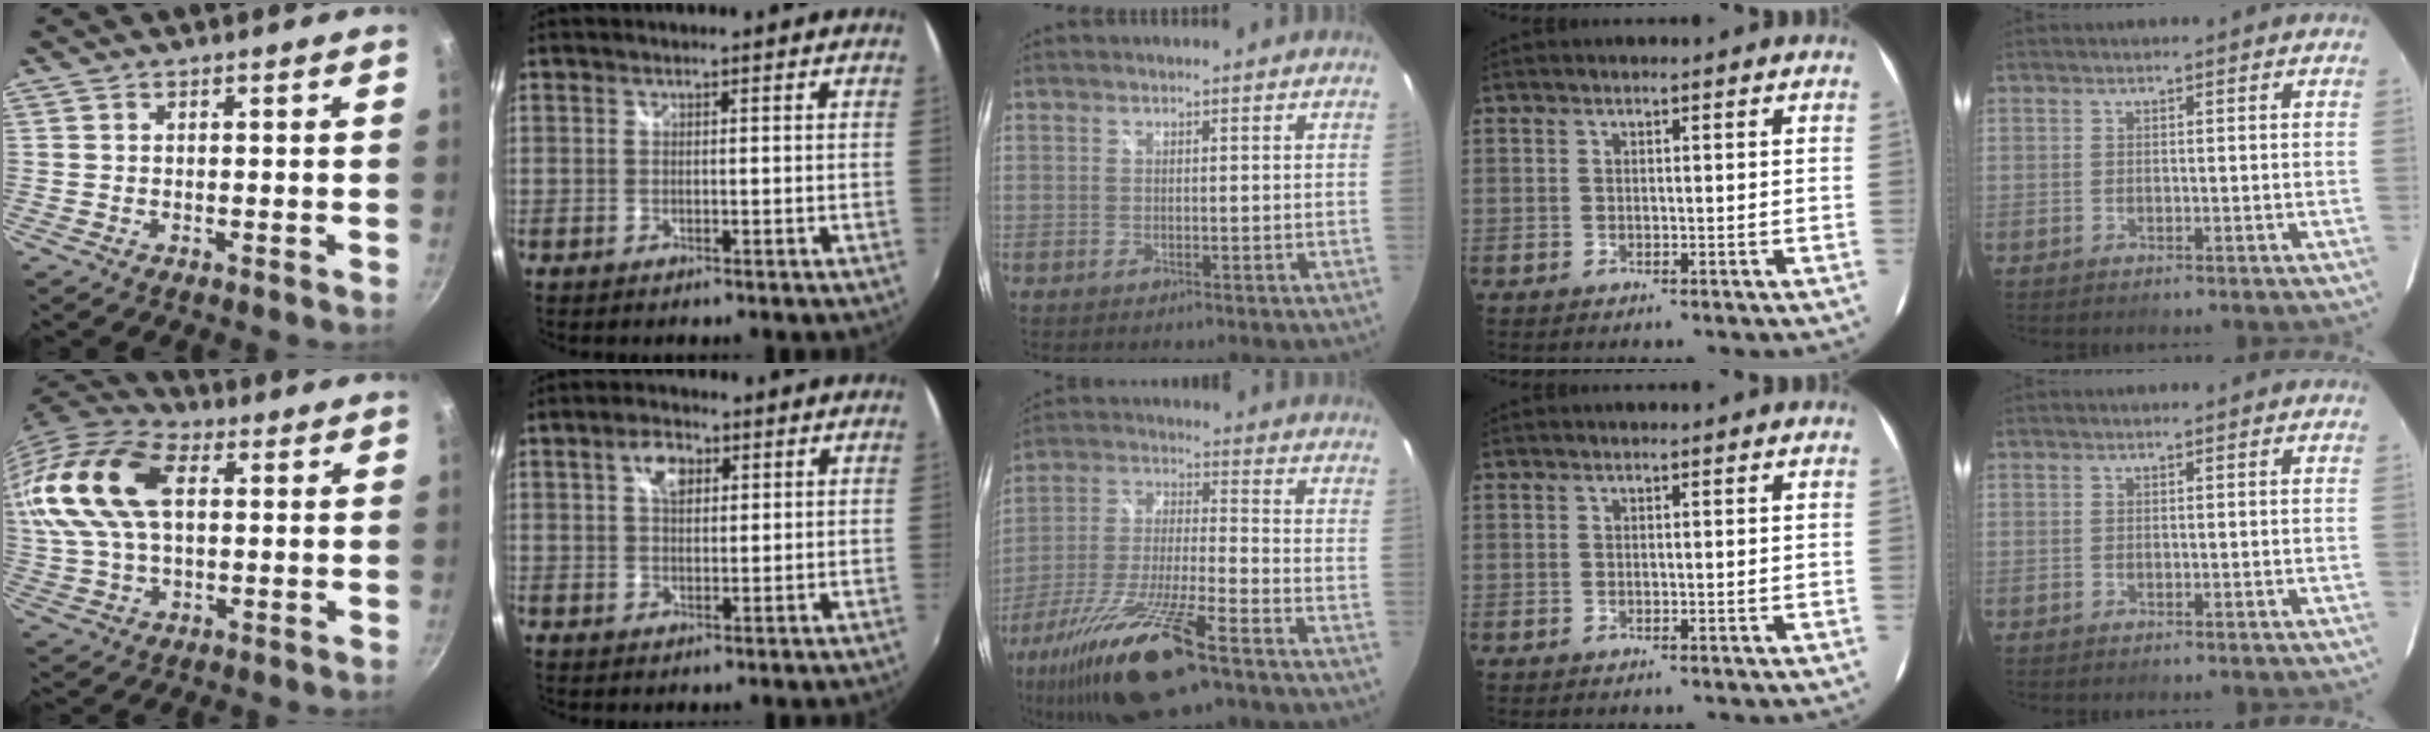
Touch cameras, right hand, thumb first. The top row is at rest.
{"thumb": {"total": 19.7, "force": [4.7, 11.6, 15.2], "torque": [-0.304, 0.017, 0.077]}, "index": {"total": 4.7, "force": [1.8, 2.7, 3.4], "torque": [-0.057, 0.011, 0.032]}, "middle": {"total": 19.7, "force": [-12.8, 3.7, 14.6], "torque": [-0.296, -0.040, -0.234]}}